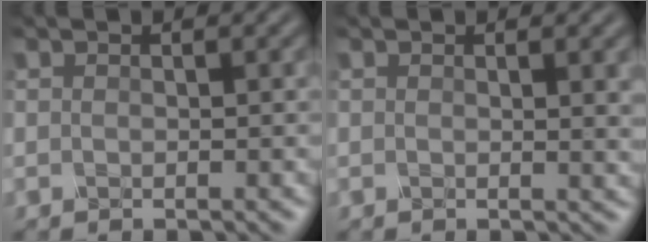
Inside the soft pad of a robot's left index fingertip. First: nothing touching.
{"total": 1.5, "force": [0.6, 0.2, 1.4], "torque": [-0.016, -0.005, 0.011]}